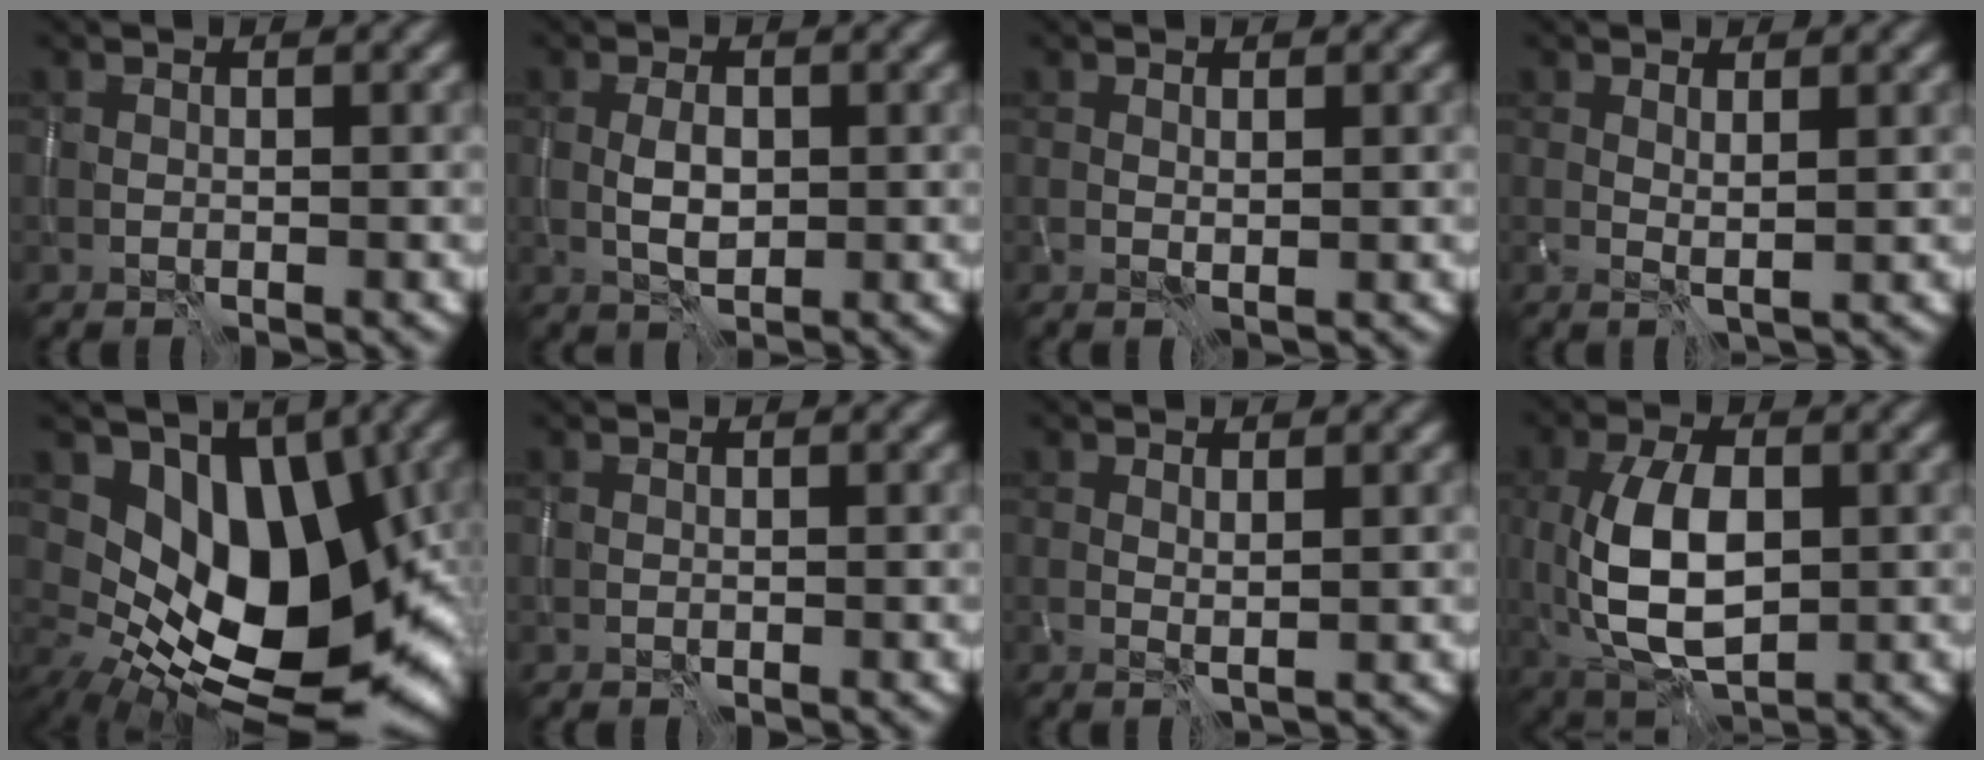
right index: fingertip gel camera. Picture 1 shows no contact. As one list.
[{"total": 2.2, "force": [-0.2, 1.2, 1.8], "torque": [-0.037, -0.001, -0.002]}, {"total": 0.5, "force": [0.3, 0.0, 0.4], "torque": [-0.006, -0.004, 0.005]}, {"total": 1.1, "force": [0.4, 0.1, 1.0], "torque": [-0.016, -0.006, 0.009]}, {"total": 13.9, "force": [1.0, 8.6, 10.9], "torque": [-0.148, -0.023, 0.024]}, {"total": 0.0}, {"total": 0.8, "force": [0.4, 0.1, 0.7], "torque": [-0.012, -0.004, 0.007]}, {"total": 7.4, "force": [-0.3, 3.9, 6.2], "torque": [-0.133, -0.001, -0.003]}]